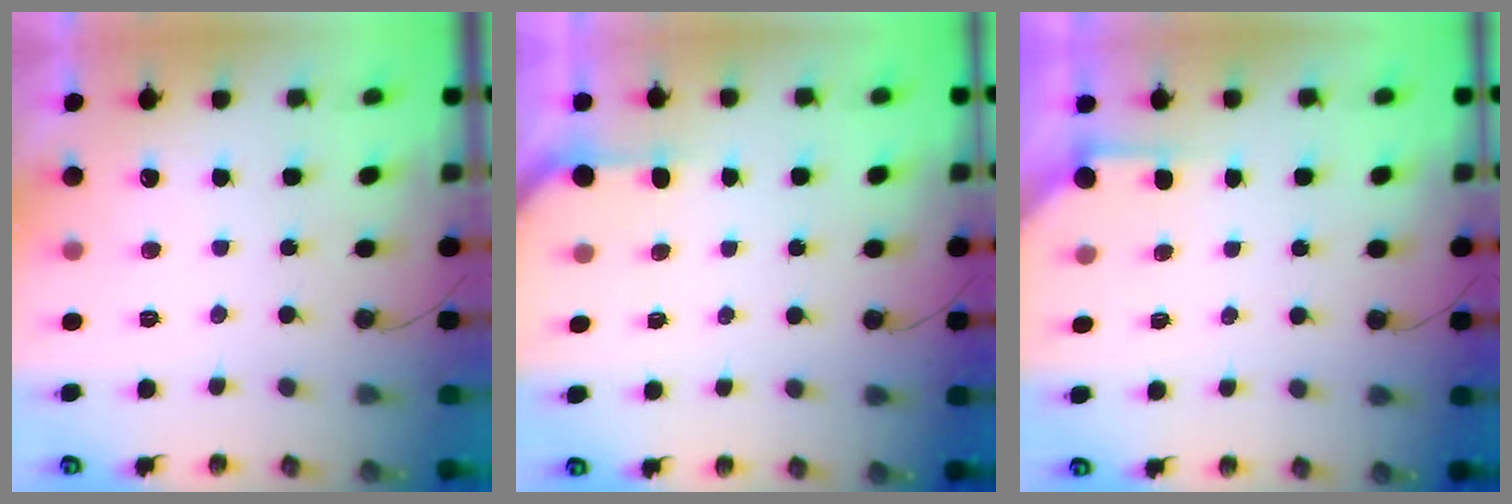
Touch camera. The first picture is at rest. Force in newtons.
{"total": 1.2, "press": 1.2, "slide": 0.2}
{"total": 1.6, "press": 1.6, "slide": 0.3}